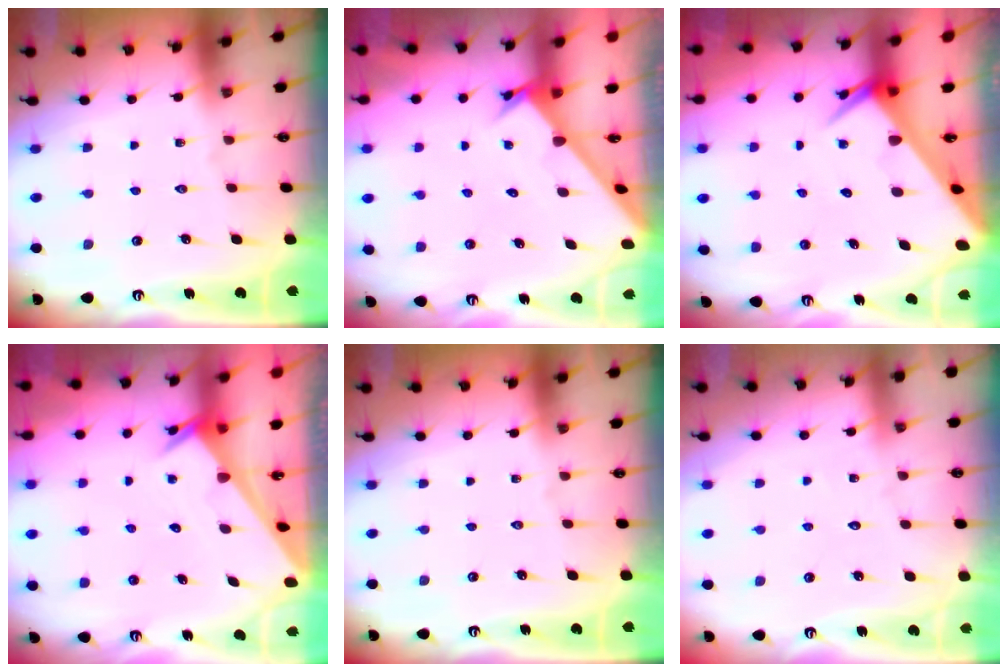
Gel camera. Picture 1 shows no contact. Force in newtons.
{"total": 2.4, "press": 2.4, "slide": 0.1}
{"total": 5.8, "press": 5.8, "slide": 0.3}
{"total": 3.2, "press": 3.2, "slide": 0.4}
{"total": 0.0}
{"total": 3.8, "press": 3.8, "slide": 0.5}